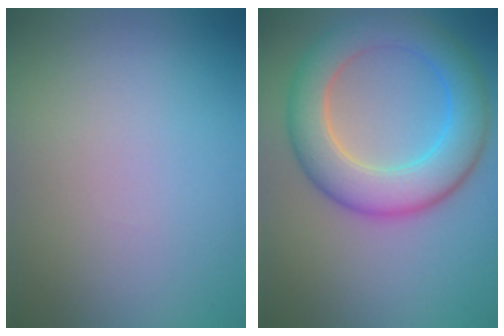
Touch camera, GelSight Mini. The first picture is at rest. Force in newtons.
{"total": 7.3, "press": 7.3, "slide": 0.1}